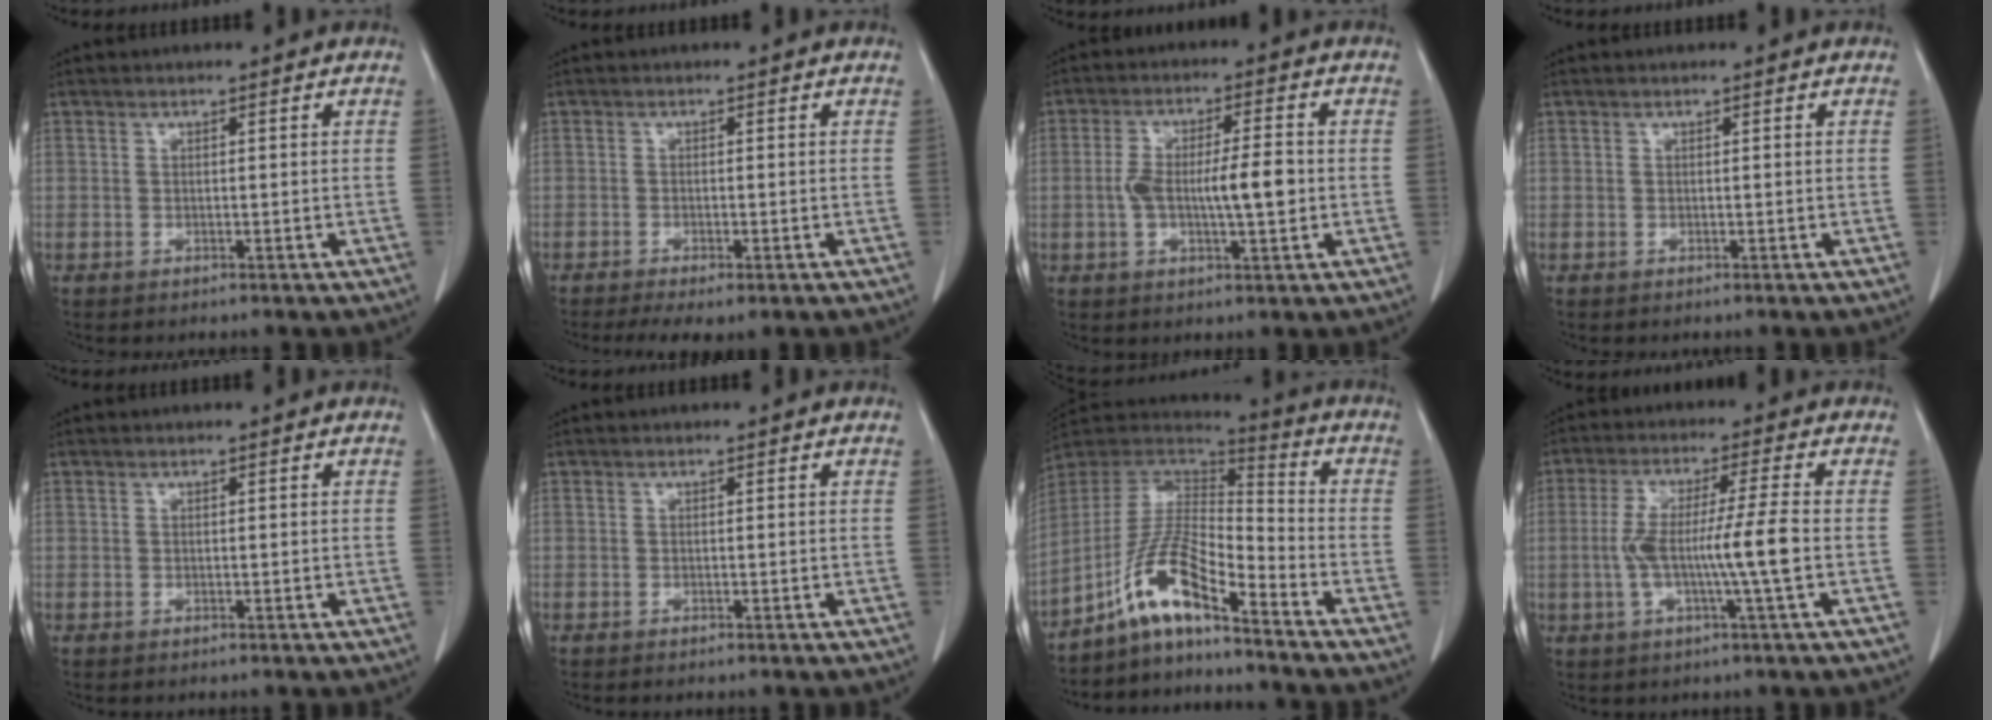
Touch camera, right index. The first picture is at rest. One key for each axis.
{"total": 6.0, "fx": -4.5, "fy": 1.5, "fz": 3.7, "tx": -0.048, "ty": -0.012, "tz": -0.064}
{"total": 8.1, "fx": -0.6, "fy": 1.9, "fz": 7.9, "tx": -0.145, "ty": 0.011, "tz": -0.007}
{"total": 0.0}
{"total": 0.0}
{"total": 0.7, "fx": -0.6, "fy": 0.0, "fz": 0.3, "tx": -0.006, "ty": 0.000, "tz": -0.007}
{"total": 10.6, "fx": -7.5, "fy": 1.4, "fz": 7.4, "tx": -0.158, "ty": 0.016, "tz": -0.141}
{"total": 8.6, "fx": -1.3, "fy": -0.6, "fz": 8.5, "tx": -0.166, "ty": 0.007, "tz": -0.022}